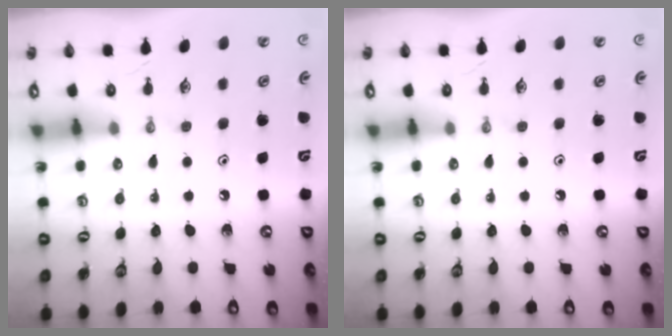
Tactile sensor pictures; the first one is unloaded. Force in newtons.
{"total": 0.0}